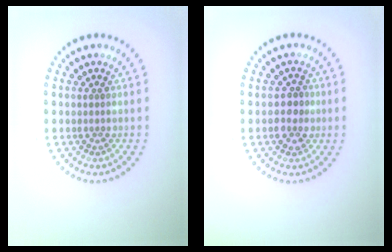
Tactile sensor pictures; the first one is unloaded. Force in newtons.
{"total": 2.1, "press": 2.0, "slide": 0.4}